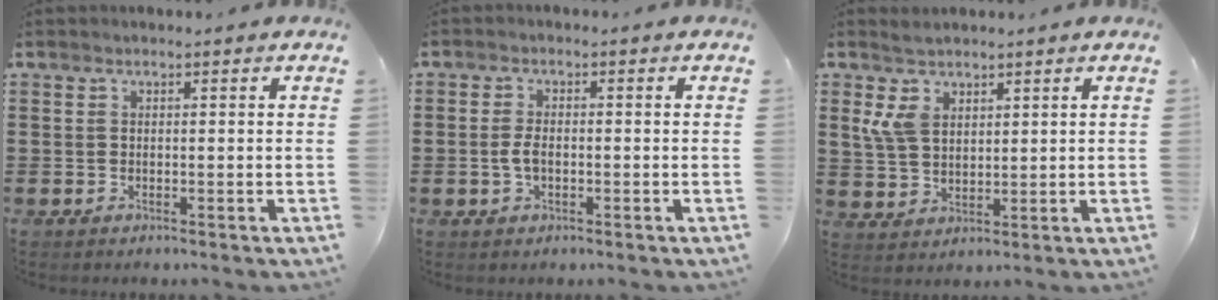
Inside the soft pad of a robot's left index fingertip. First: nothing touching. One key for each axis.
{"total": 2.9, "fx": -0.5, "fy": 1.4, "fz": 2.5, "tx": -0.071, "ty": -0.005, "tz": -0.016}
{"total": 5.2, "fx": 2.9, "fy": 3.3, "fz": 2.7, "tx": -0.073, "ty": 0.009, "tz": 0.053}